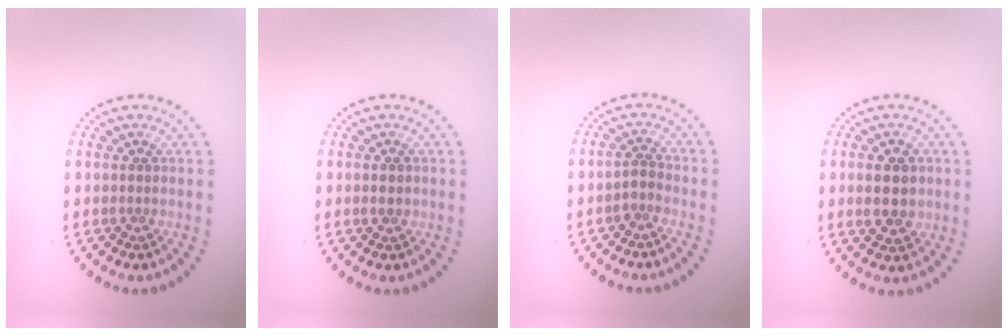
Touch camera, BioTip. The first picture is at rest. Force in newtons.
{"total": 1.7, "press": 1.7, "slide": 0.2}
{"total": 1.0, "press": 0.8, "slide": 0.6}
{"total": 3.4, "press": 3.4, "slide": 0.1}